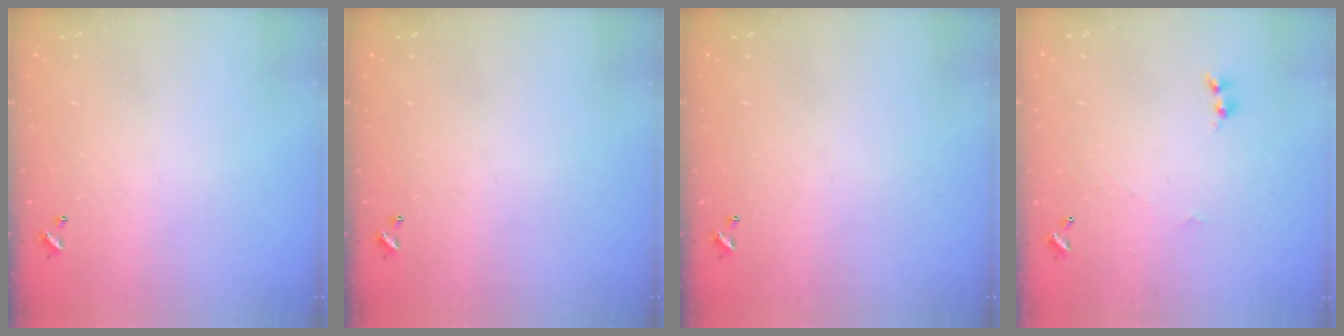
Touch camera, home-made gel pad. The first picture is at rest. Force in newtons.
{"total": 0.0}
{"total": 0.0}
{"total": 1.6, "press": 1.6, "slide": 0.2}